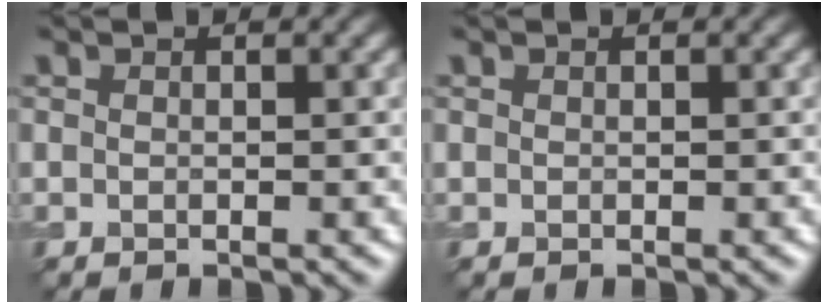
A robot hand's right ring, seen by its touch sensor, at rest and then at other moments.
{"total": 0.0}